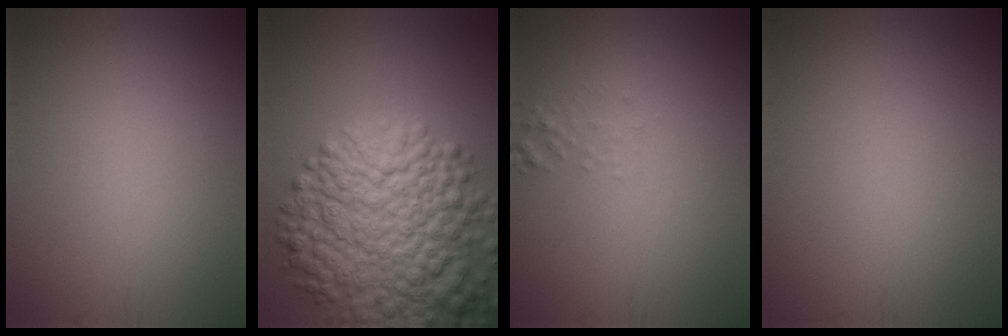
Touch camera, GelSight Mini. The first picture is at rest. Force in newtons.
{"total": 11.5, "press": 11.4, "slide": 0.6}
{"total": 0.8, "press": 0.8, "slide": 0.1}
{"total": 0.0}